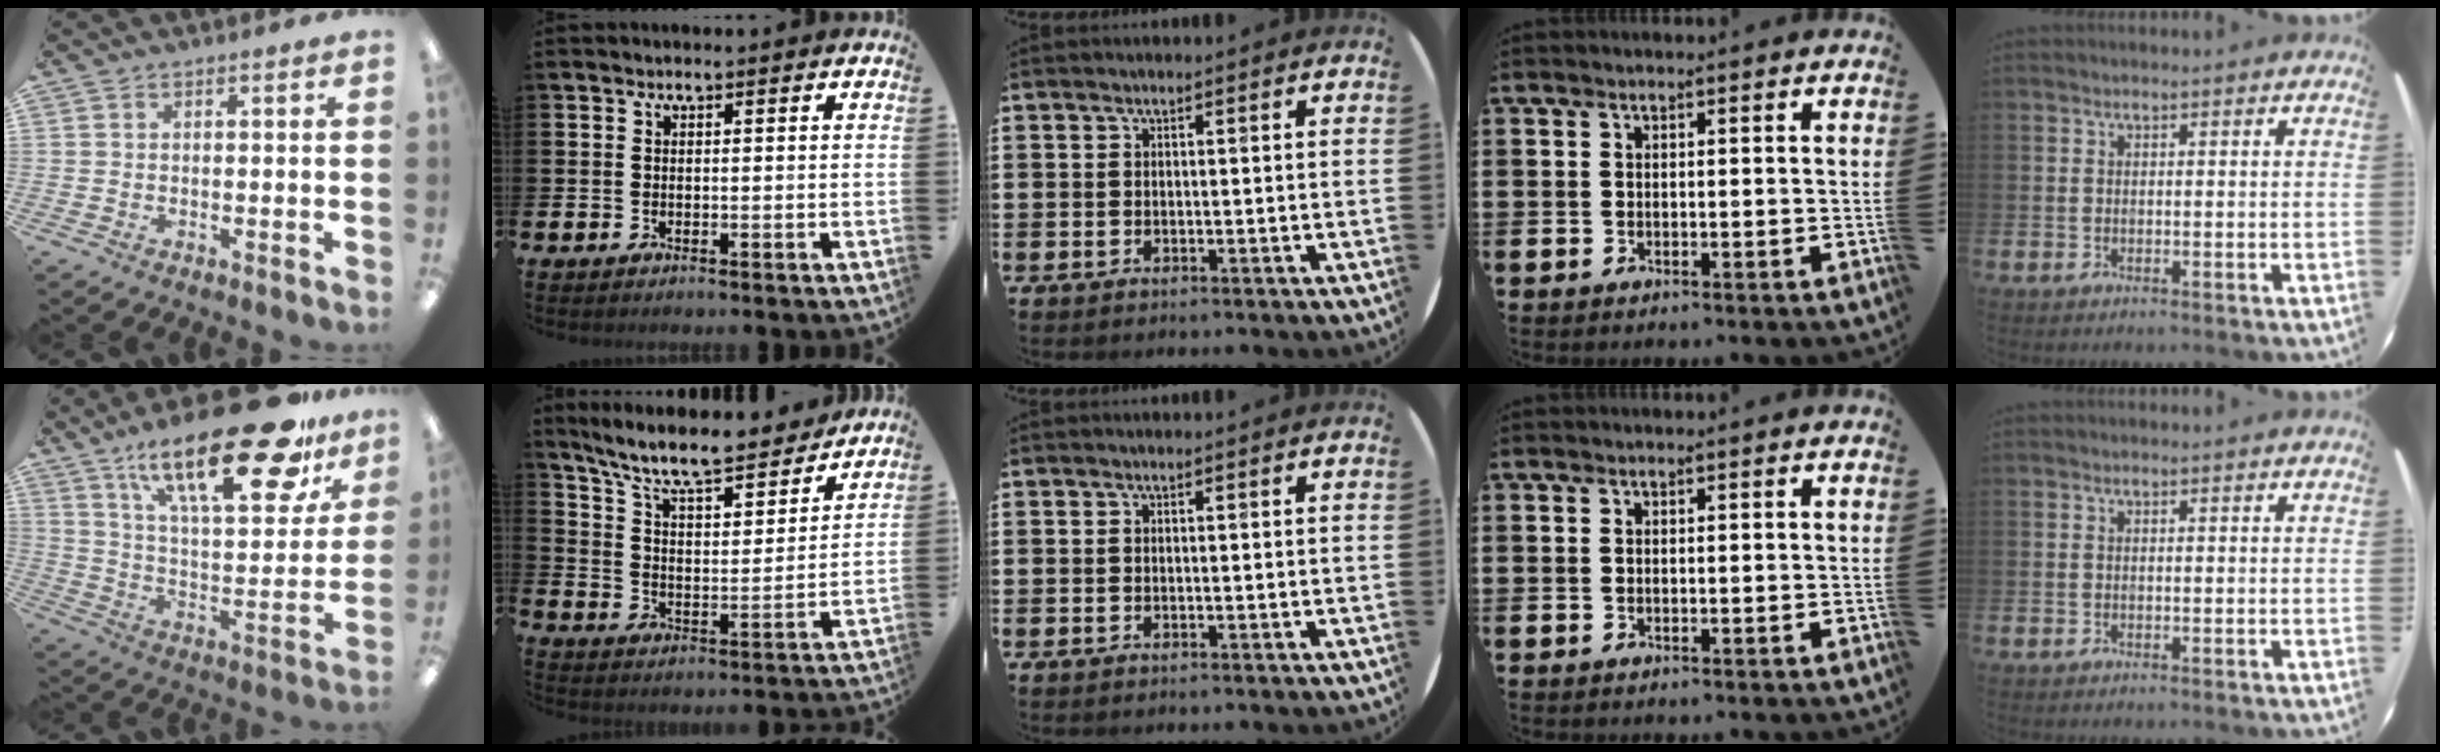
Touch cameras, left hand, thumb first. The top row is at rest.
{"thumb": {"total": 28.4, "force": [18.7, 9.2, 19.4], "torque": [-0.290, -0.113, 0.301]}, "index": {"total": 9.7, "force": [8.7, 1.7, 3.9], "torque": [-0.109, -0.059, 0.148]}}